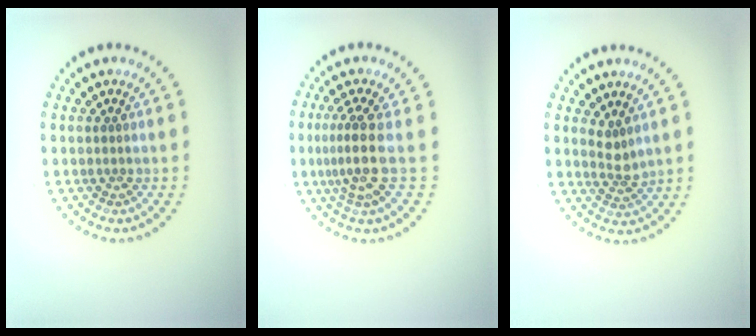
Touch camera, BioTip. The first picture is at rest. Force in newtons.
{"total": 3.0, "press": 2.1, "slide": 2.1}
{"total": 1.8, "press": 1.3, "slide": 1.2}